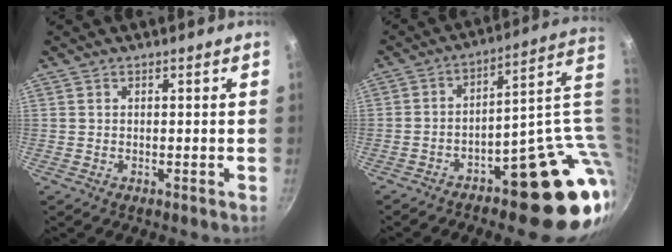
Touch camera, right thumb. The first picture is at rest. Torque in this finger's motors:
{"motor_torque": [3.67, 1.33, 1.83, -0.94, 0.38]}